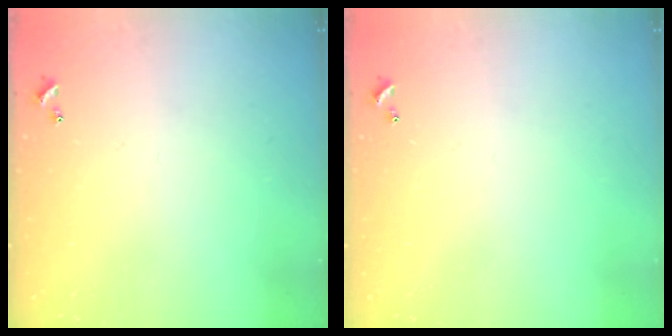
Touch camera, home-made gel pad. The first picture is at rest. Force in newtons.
{"total": 0.0}